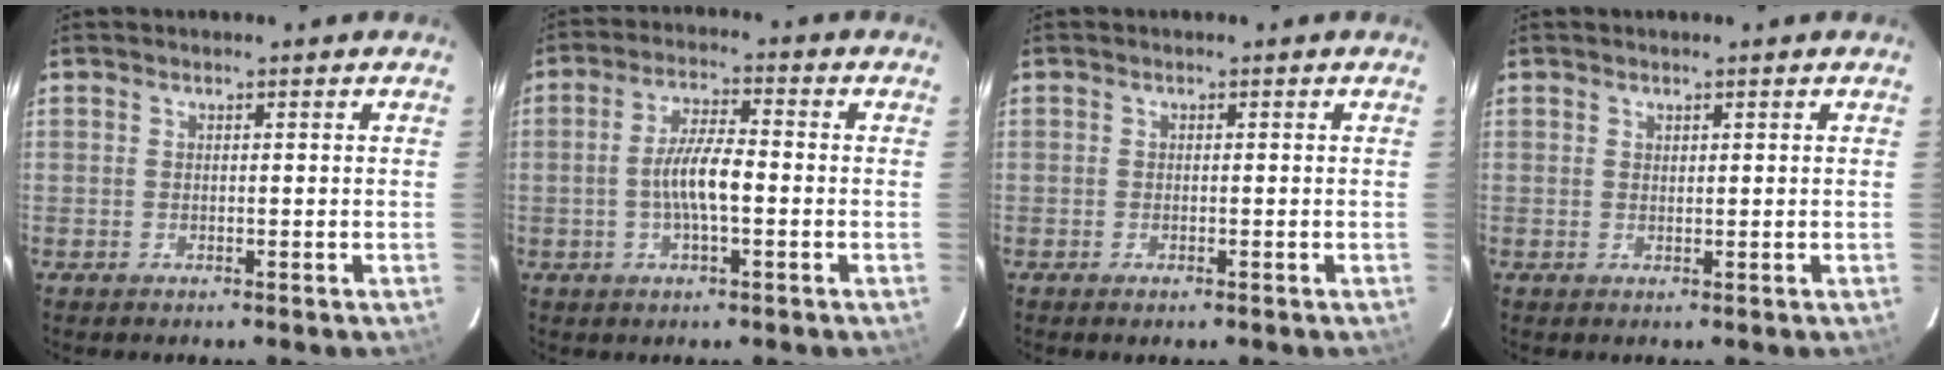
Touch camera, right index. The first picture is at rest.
{"total": 6.8, "force": [-1.4, 1.6, 6.5], "torque": [-0.124, 0.006, -0.025]}
{"total": 0.8, "force": [-0.5, 0.3, 0.5], "torque": [-0.008, -0.002, -0.009]}
{"total": 0.6, "force": [0.5, 0.4, 0.1], "torque": [-0.002, 0.001, 0.010]}